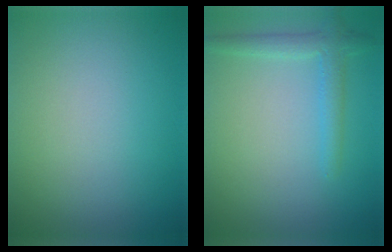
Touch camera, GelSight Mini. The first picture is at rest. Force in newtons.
{"total": 2.3, "press": 2.3, "slide": 0.2}